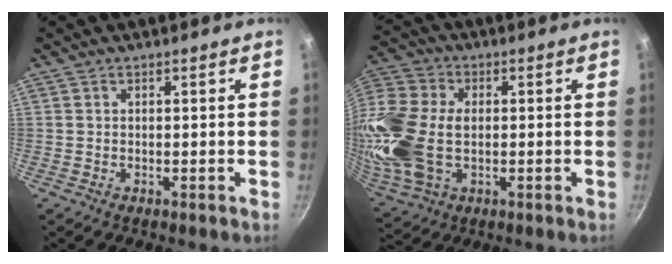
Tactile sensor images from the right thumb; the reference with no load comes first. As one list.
[{"total": 21.2, "force": [-0.7, 14.4, 15.5], "torque": [-0.350, 0.018, -0.013]}]